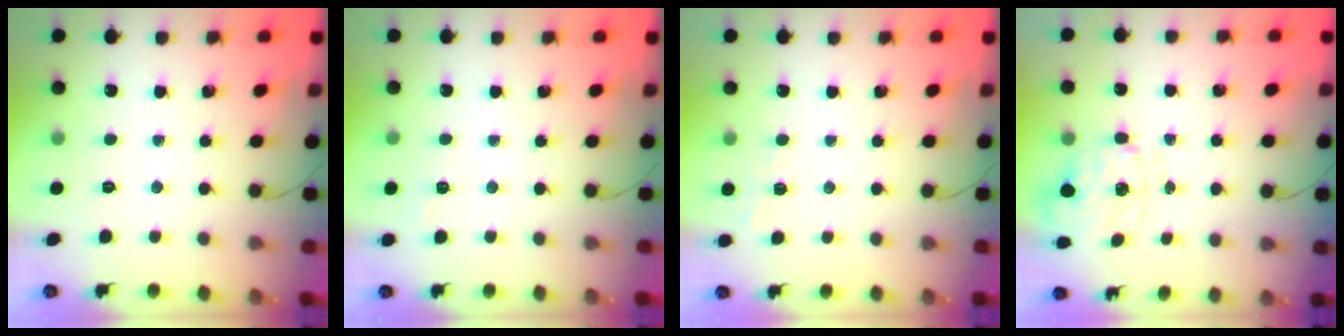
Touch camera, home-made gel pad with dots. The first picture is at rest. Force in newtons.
{"total": 2.7, "press": 2.2, "slide": 1.5}
{"total": 6.3, "press": 6.1, "slide": 1.5}
{"total": 2.7, "press": 2.6, "slide": 0.8}